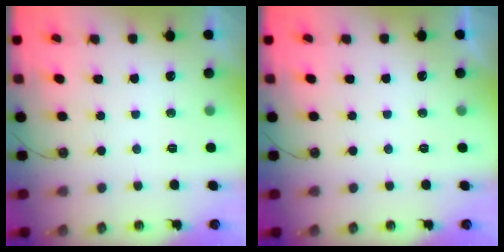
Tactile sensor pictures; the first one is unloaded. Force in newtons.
{"total": 0.0}